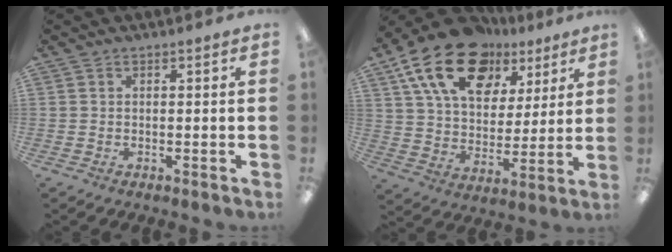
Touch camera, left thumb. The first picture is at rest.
{"total": 20.2, "force": [11.8, 12.2, 10.8], "torque": [-0.192, -0.054, 0.214]}